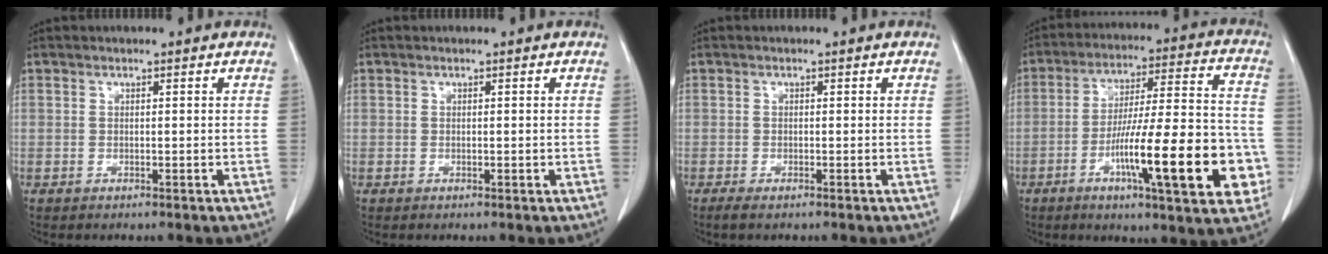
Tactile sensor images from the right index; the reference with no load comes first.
{"total": 0.5, "force": [0.0, 0.1, 0.5], "torque": [-0.012, -0.002, 0.003]}
{"total": 1.3, "force": [-0.9, 0.3, 0.9], "torque": [-0.019, -0.003, -0.016]}
{"total": 20.3, "force": [-6.7, 2.8, 19.0], "torque": [-0.263, 0.006, -0.096]}